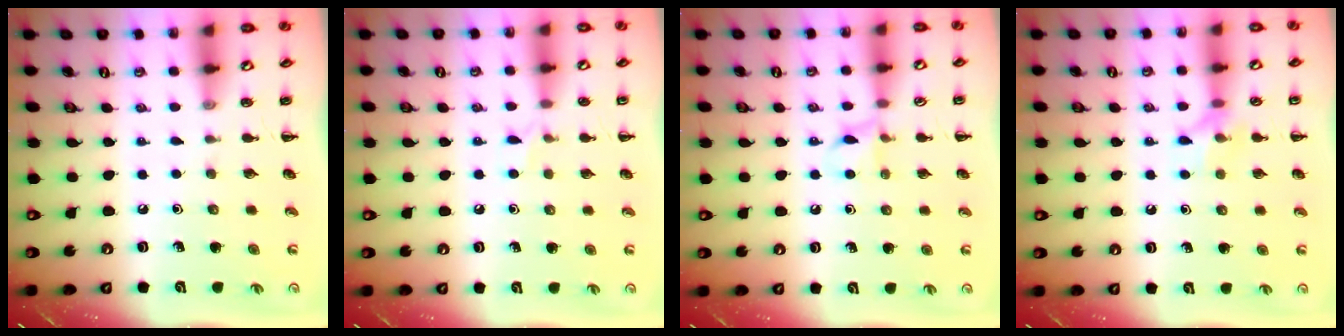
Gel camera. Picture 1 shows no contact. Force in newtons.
{"total": 5.3, "press": 5.0, "slide": 1.8}
{"total": 7.2, "press": 7.0, "slide": 1.8}
{"total": 7.2, "press": 7.1, "slide": 1.2}